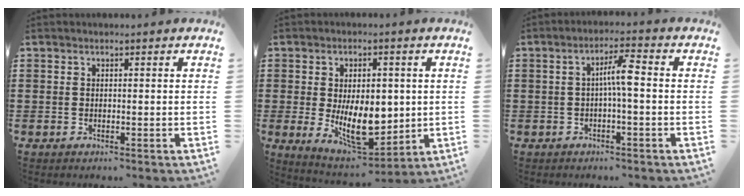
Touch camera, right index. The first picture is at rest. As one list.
[{"total": 10.4, "force": [-0.5, 5.9, 8.5], "torque": [-0.146, -0.002, -0.007]}, {"total": 4.3, "force": [-0.3, 0.6, 4.2], "torque": [-0.081, 0.009, -0.010]}]